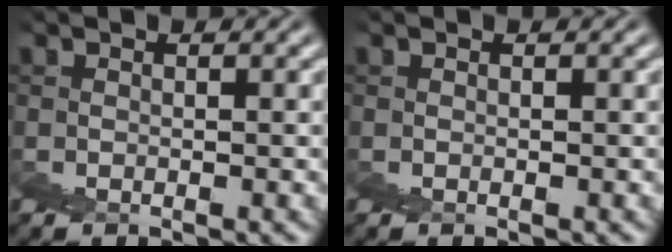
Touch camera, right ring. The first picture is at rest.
{"total": 0.0}